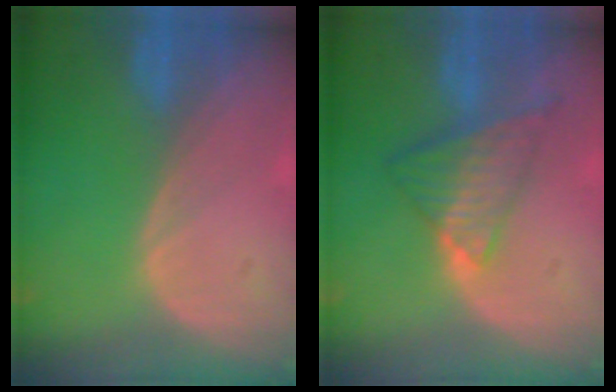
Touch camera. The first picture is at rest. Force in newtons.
{"total": 7.4, "press": 6.4, "slide": 3.6}